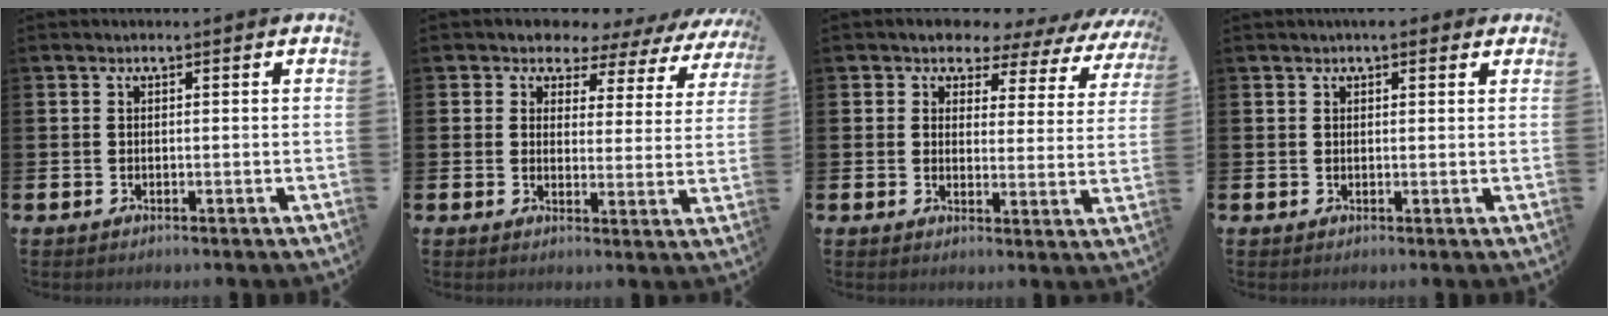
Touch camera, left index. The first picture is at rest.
{"total": 3.4, "force": [2.7, 2.1, 0.2], "torque": [-0.020, -0.028, 0.038]}
{"total": 3.5, "force": [2.8, 1.9, 0.4], "torque": [-0.018, -0.034, 0.037]}
{"total": 2.1, "force": [1.8, 0.7, 0.6], "torque": [-0.003, -0.001, 0.032]}